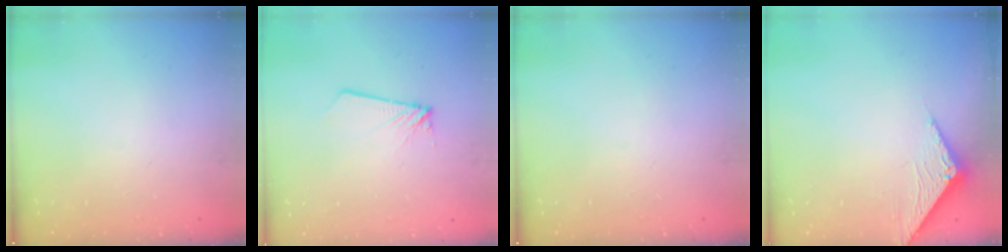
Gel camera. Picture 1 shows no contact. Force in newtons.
{"total": 1.7, "press": 1.7, "slide": 0.2}
{"total": 0.0}
{"total": 3.0, "press": 3.0, "slide": 0.1}